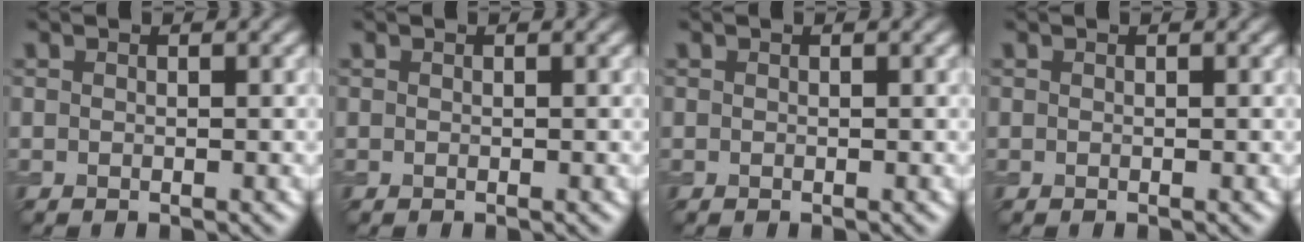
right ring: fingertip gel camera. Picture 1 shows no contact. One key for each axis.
{"total": 0.0}
{"total": 0.0}
{"total": 0.0}